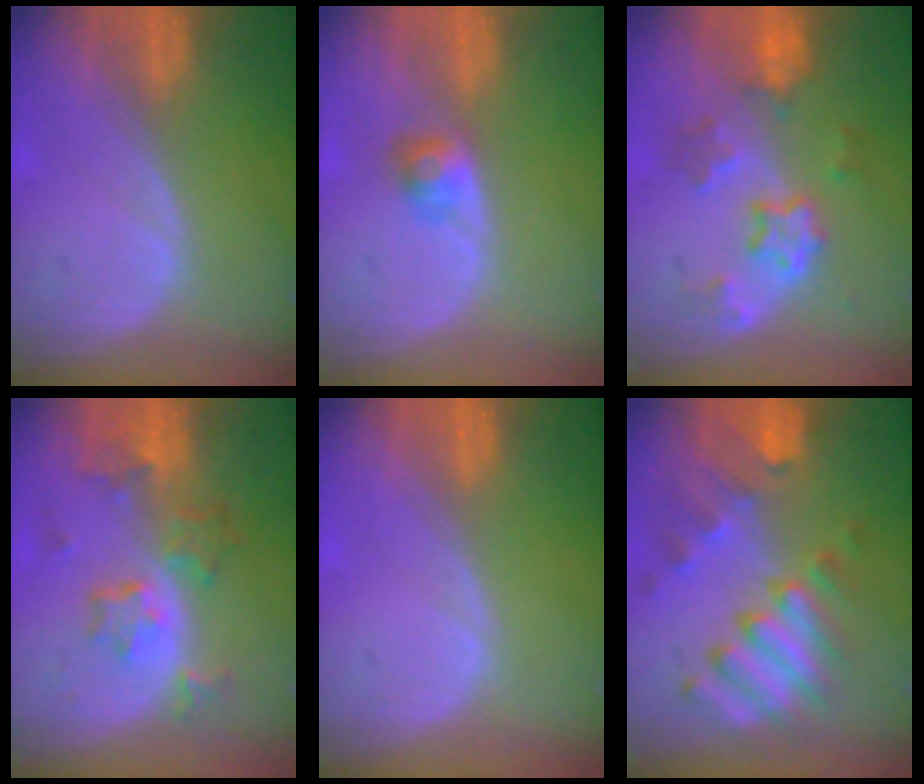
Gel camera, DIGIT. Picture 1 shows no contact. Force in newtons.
{"total": 2.6, "press": 2.4, "slide": 1.0}
{"total": 6.1, "press": 6.0, "slide": 1.1}
{"total": 7.3, "press": 6.5, "slide": 3.5}
{"total": 0.0}
{"total": 10.0, "press": 8.8, "slide": 4.7}